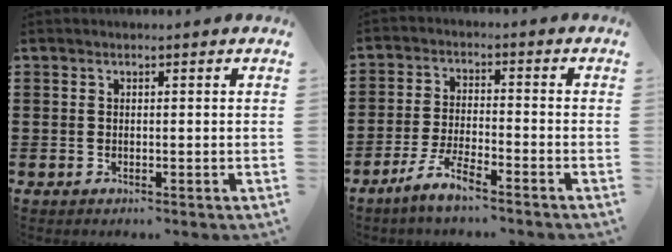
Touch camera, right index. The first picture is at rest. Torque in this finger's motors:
{"motor_torque": [0.40, -0.15, 0.29, 0.01]}